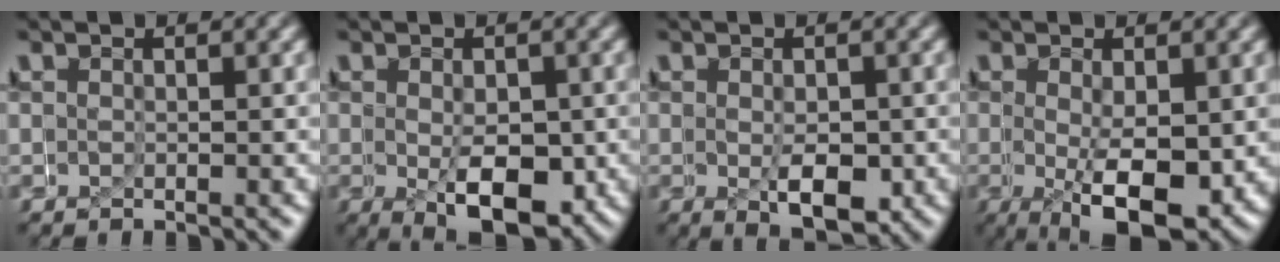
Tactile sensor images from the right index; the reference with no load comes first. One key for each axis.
{"total": 5.4, "fx": -2.5, "fy": 2.0, "fz": 4.4, "tx": -0.060, "ty": -0.030, "tz": -0.026}
{"total": 3.8, "fx": -1.3, "fy": 1.6, "fz": 3.2, "tx": -0.045, "ty": -0.020, "tz": -0.011}
{"total": 6.0, "fx": -2.8, "fy": 1.7, "fz": 5.0, "tx": -0.066, "ty": -0.028, "tz": -0.030}